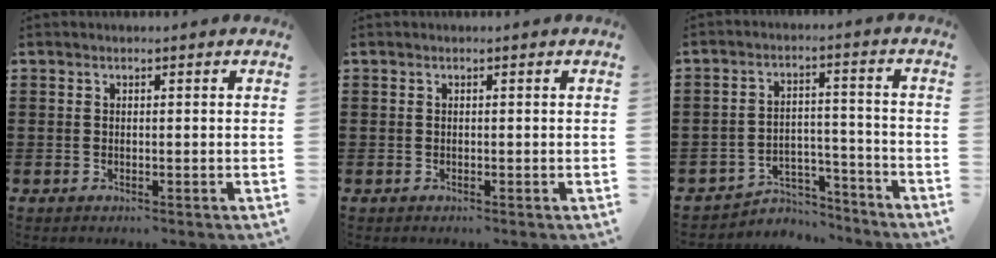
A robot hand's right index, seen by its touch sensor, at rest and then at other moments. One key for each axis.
{"total": 0.0}
{"total": 4.5, "fx": -4.0, "fy": 1.8, "fz": 0.7, "tx": -0.018, "ty": 0.011, "tz": -0.082}